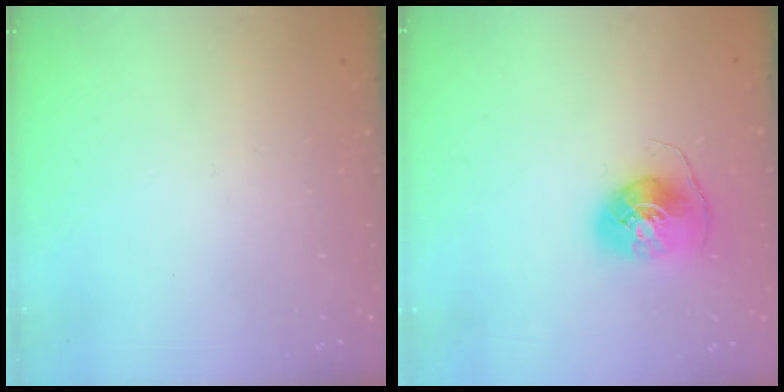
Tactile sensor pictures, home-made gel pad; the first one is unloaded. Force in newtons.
{"total": 8.4, "press": 8.3, "slide": 0.7}